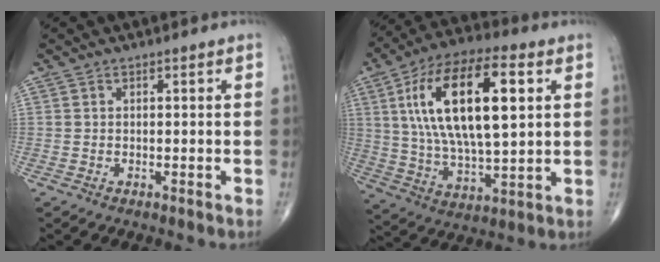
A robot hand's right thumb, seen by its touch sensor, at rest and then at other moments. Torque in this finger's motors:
{"motor_torque": [0.07, 4.24, 2.28, 0.49, 0.73]}